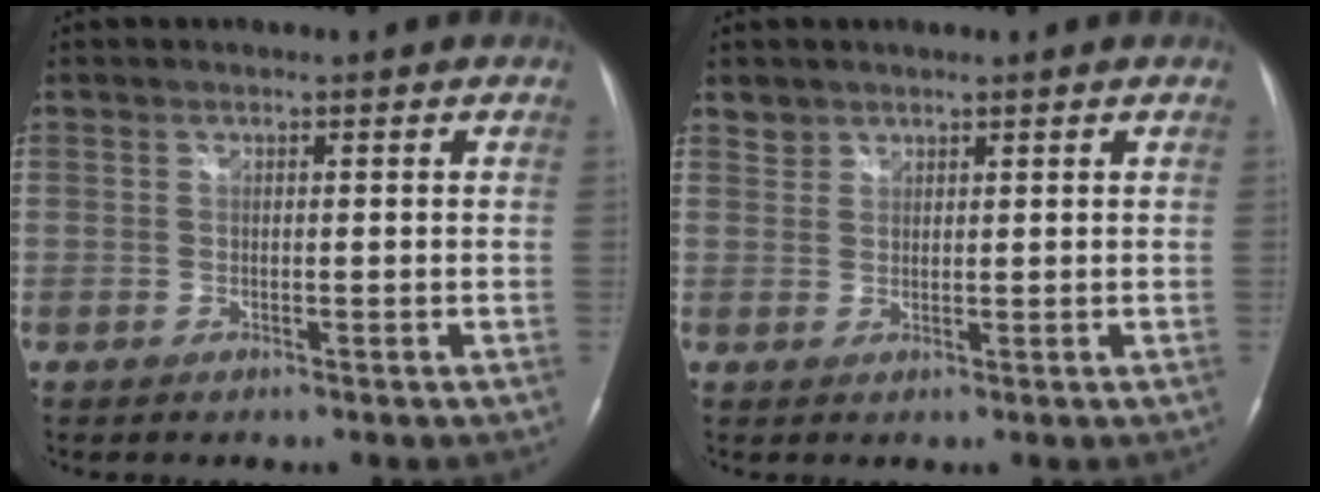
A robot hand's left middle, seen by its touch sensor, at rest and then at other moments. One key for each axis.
{"total": 1.6, "fx": 1.4, "fy": 0.9, "fz": -0.3, "tx": 0.011, "ty": 0.007, "tz": 0.022}